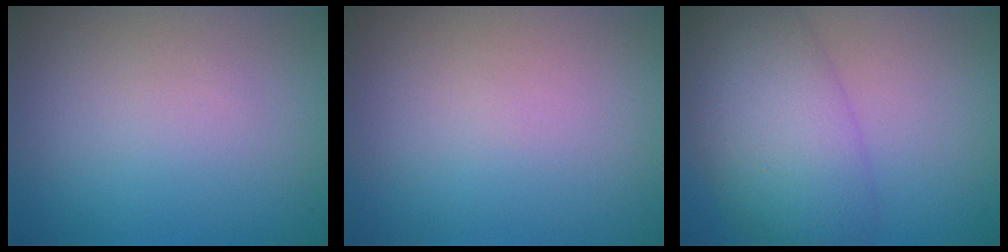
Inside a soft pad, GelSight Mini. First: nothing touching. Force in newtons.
{"total": 0.0}
{"total": 7.9, "press": 7.9, "slide": 0.2}